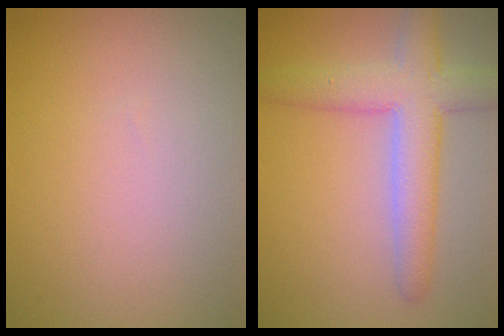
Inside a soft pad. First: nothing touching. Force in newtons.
{"total": 5.8, "press": 5.8, "slide": 0.2}